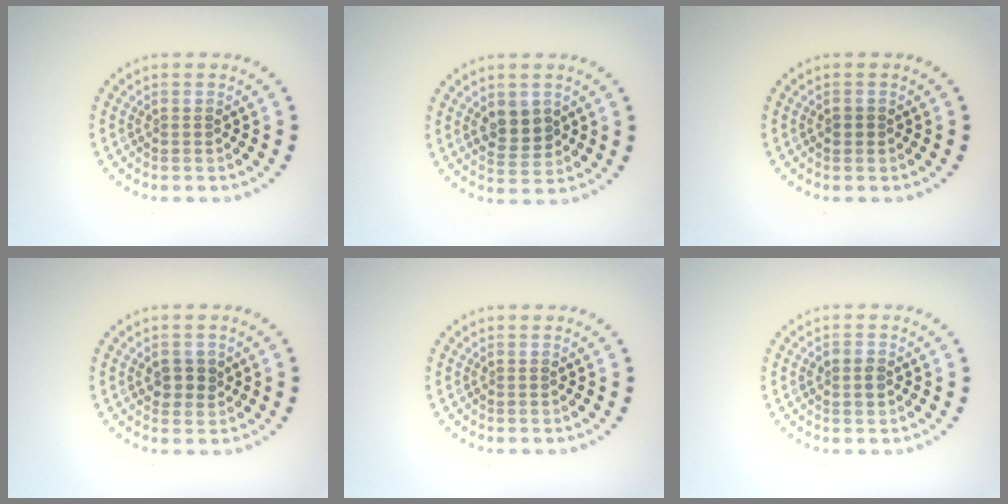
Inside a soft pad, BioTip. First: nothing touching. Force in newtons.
{"total": 2.8, "press": 2.8, "slide": 0.7}
{"total": 0.8, "press": 0.8, "slide": 0.1}
{"total": 2.0, "press": 2.0, "slide": 0.5}
{"total": 0.0}
{"total": 1.4, "press": 1.4, "slide": 0.1}